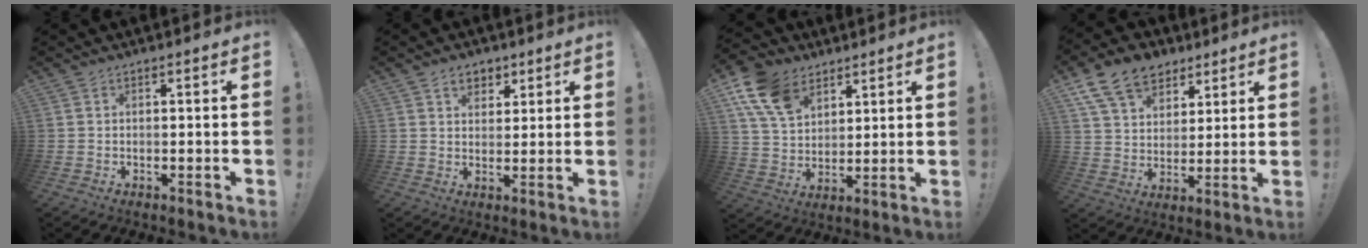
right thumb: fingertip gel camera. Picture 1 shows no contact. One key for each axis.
{"total": 5.8, "fx": 3.2, "fy": 4.2, "fz": 2.2, "tx": -0.026, "ty": -0.010, "tz": 0.059}
{"total": 14.2, "fx": 8.0, "fy": 9.4, "fz": 7.1, "tx": -0.133, "ty": -0.027, "tz": 0.159}
{"total": 15.2, "fx": 9.0, "fy": 10.3, "fz": 6.5, "tx": -0.115, "ty": -0.048, "tz": 0.174}